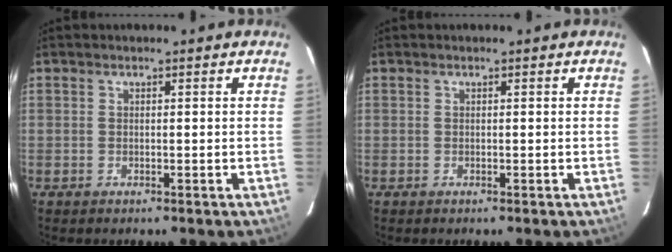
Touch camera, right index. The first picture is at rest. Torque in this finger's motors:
{"motor_torque": [-0.08, -0.03, 0.01, 0.00]}